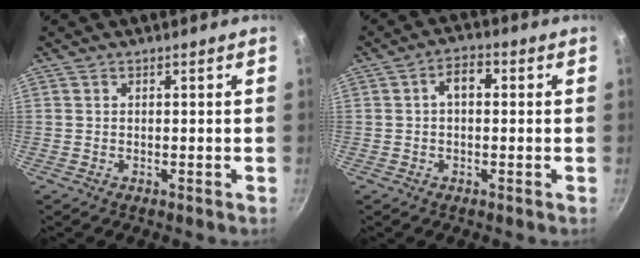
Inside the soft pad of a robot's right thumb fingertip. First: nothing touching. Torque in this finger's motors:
{"motor_torque": [-0.45, 0.66, 0.58, -0.22, 0.01]}